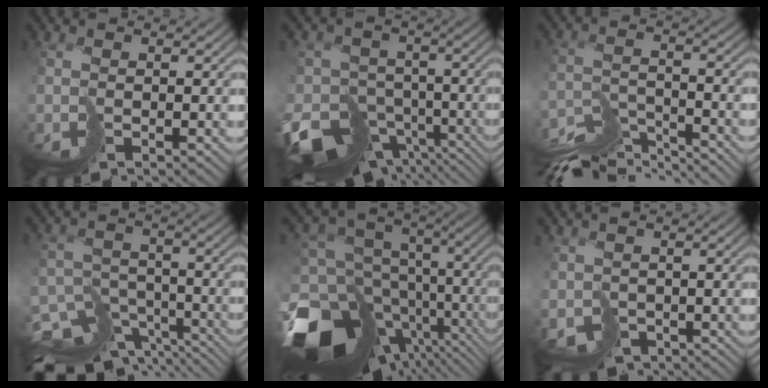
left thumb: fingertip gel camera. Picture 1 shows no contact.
{"total": 13.7, "force": [-8.2, 8.9, 6.5], "torque": [-0.162, -0.042, -0.097]}
{"total": 10.9, "force": [-10.4, 1.2, 3.0], "torque": [-0.067, -0.011, -0.159]}
{"total": 13.8, "force": [-11.5, 6.1, 4.7], "torque": [-0.108, -0.030, -0.158]}
{"total": 16.5, "force": [-4.9, 11.2, 11.1], "torque": [-0.253, -0.025, -0.042]}
{"total": 2.5, "force": [-0.8, 2.3, 0.5], "torque": [-0.014, -0.024, -0.010]}